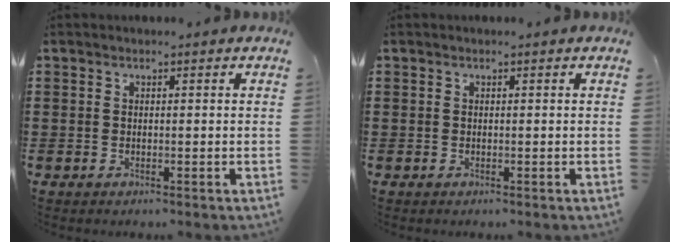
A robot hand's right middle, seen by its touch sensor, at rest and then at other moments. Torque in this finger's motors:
{"motor_torque": [0.18, -0.28, -0.02, -0.01]}